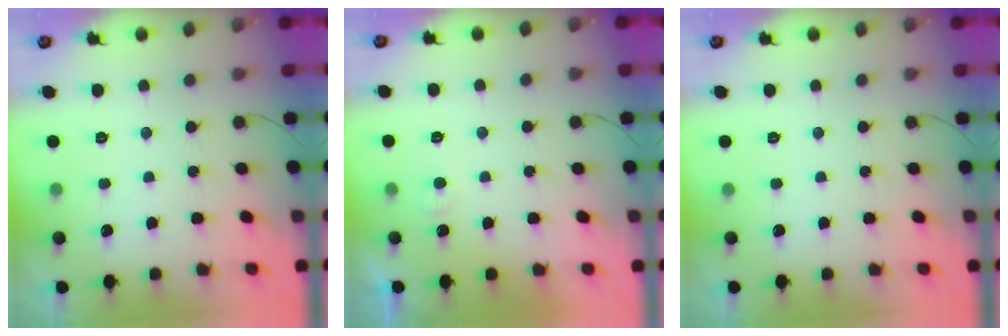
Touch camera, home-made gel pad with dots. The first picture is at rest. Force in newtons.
{"total": 3.3, "press": 3.3, "slide": 0.2}
{"total": 0.0}